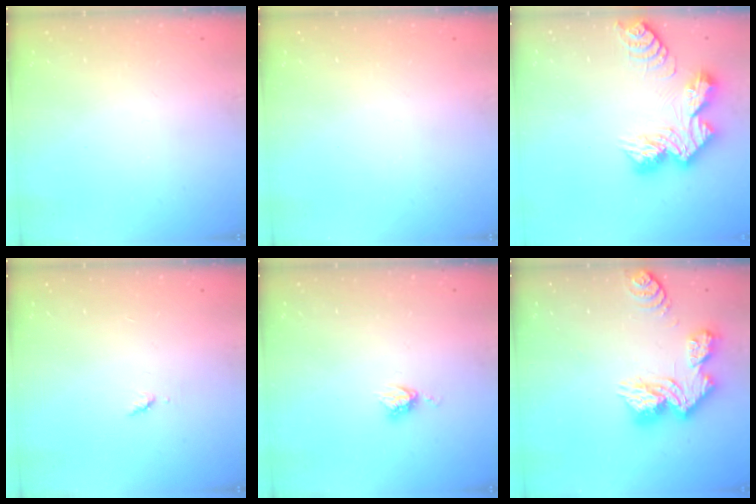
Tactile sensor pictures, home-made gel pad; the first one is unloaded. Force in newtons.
{"total": 0.0}
{"total": 13.8, "press": 13.7, "slide": 1.2}
{"total": 3.5, "press": 3.4, "slide": 0.5}
{"total": 4.4, "press": 4.4, "slide": 0.1}
{"total": 13.2, "press": 13.2, "slide": 1.2}